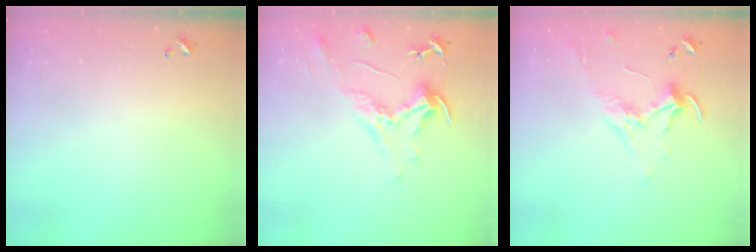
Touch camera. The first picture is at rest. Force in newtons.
{"total": 2.1, "press": 1.6, "slide": 1.3}
{"total": 1.8, "press": 1.6, "slide": 0.7}